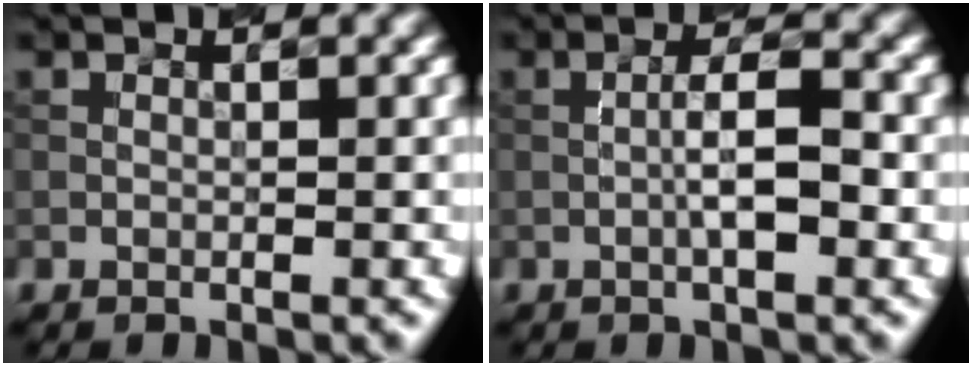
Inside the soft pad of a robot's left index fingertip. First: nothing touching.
{"total": 3.5, "force": [-0.6, 0.8, 3.4], "torque": [-0.062, 0.007, -0.014]}